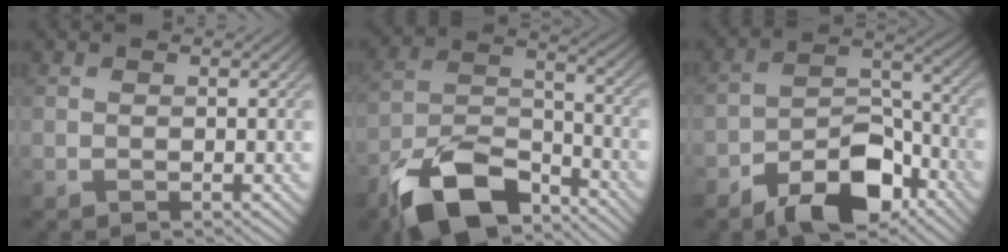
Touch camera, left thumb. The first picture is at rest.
{"total": 12.8, "force": [-9.3, 5.4, 7.1], "torque": [-0.138, -0.005, -0.184]}
{"total": 10.7, "force": [-7.2, 5.0, 6.2], "torque": [-0.093, 0.006, -0.140]}